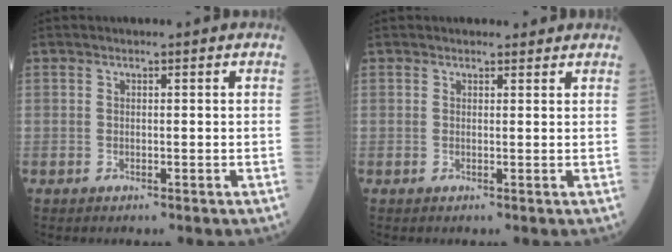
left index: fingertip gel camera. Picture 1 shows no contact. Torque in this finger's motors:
{"motor_torque": [0.08, -0.07, 0.11, 0.02]}